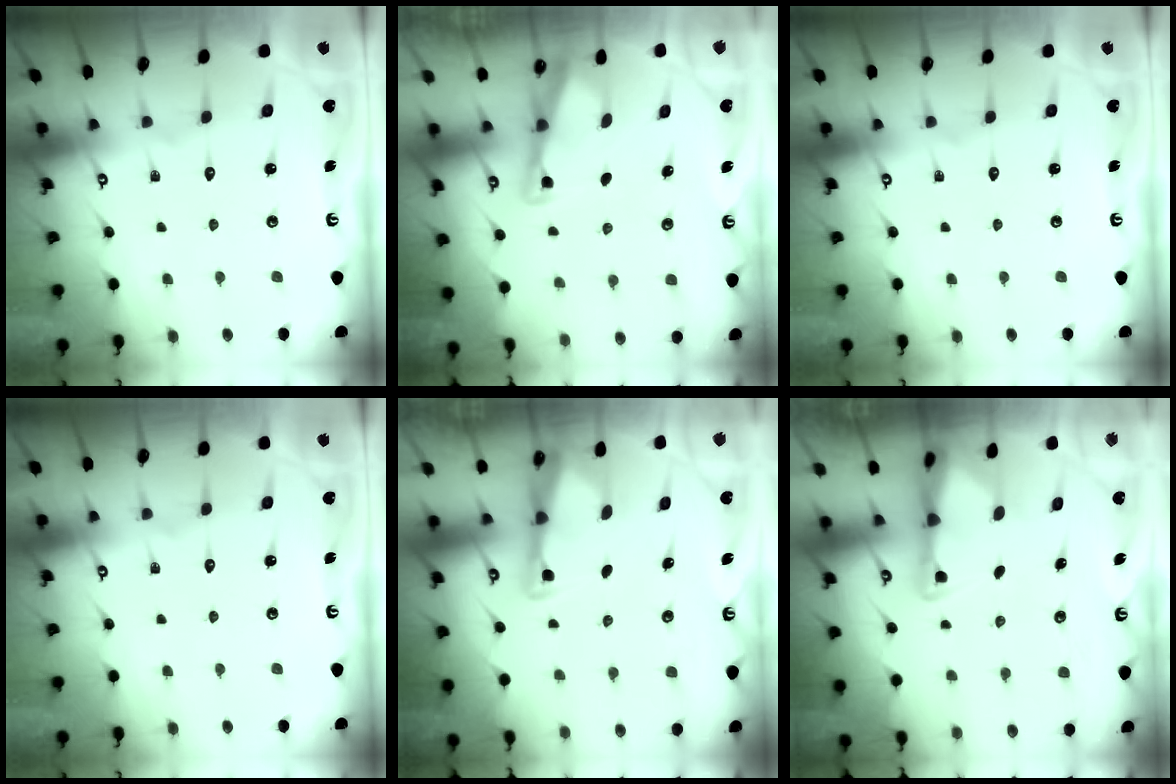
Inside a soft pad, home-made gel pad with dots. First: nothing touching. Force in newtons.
{"total": 2.9, "press": 2.9, "slide": 0.4}
{"total": 0.0}
{"total": 0.0}
{"total": 2.7, "press": 2.7, "slide": 0.2}
{"total": 2.4, "press": 2.3, "slide": 0.5}